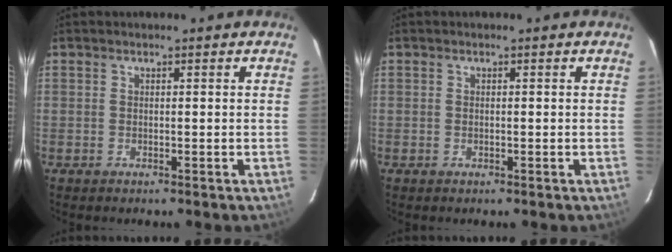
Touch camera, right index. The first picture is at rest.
{"total": 0.0}